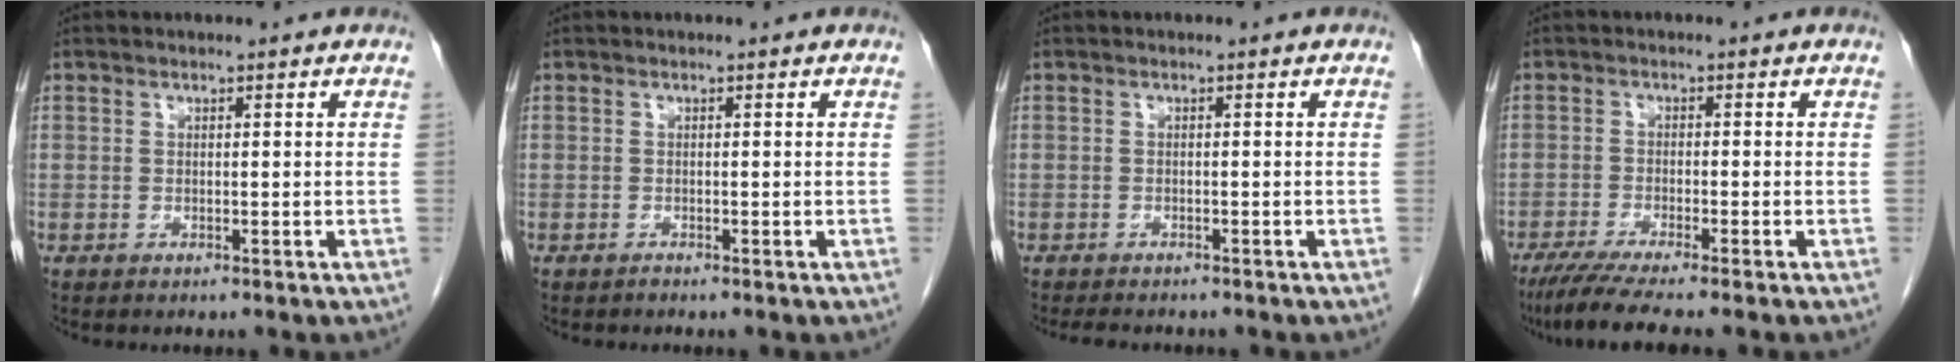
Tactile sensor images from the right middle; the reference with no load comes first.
{"total": 0.0}
{"total": 3.8, "force": [-3.3, 1.1, 1.5], "torque": [-0.024, -0.007, -0.043]}
{"total": 6.9, "force": [-5.6, -0.5, 4.1], "torque": [-0.063, -0.020, -0.094]}